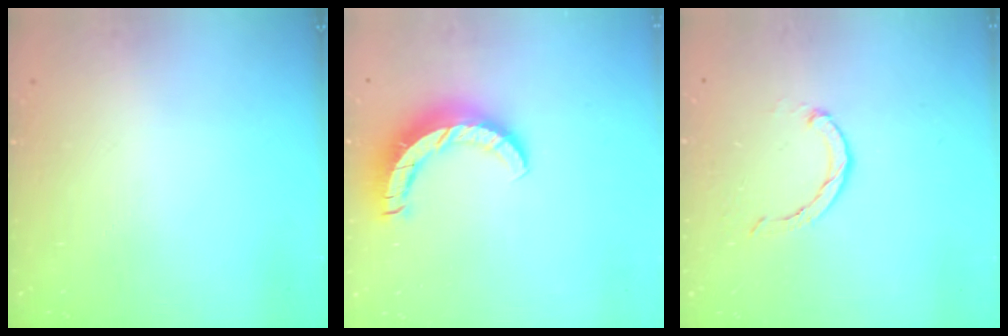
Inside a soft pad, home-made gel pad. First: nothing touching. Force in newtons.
{"total": 9.4, "press": 9.4, "slide": 0.8}
{"total": 2.4, "press": 2.4, "slide": 0.4}